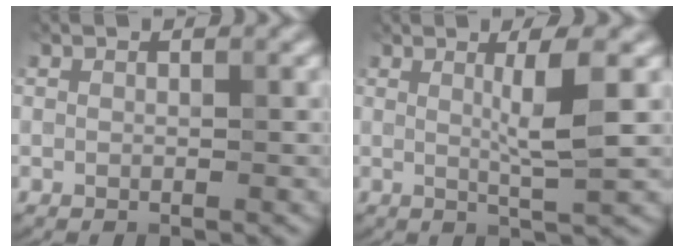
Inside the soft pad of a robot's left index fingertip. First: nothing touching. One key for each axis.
{"total": 3.8, "fx": 0.8, "fy": 0.4, "fz": 3.7, "tx": -0.061, "ty": -0.005, "tz": 0.011}